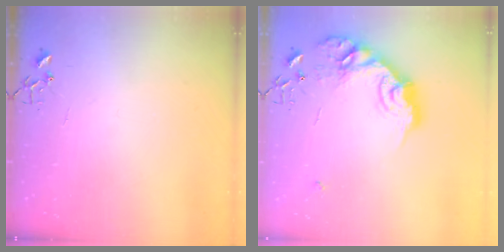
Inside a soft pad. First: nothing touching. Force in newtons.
{"total": 18.3, "press": 18.3, "slide": 1.0}